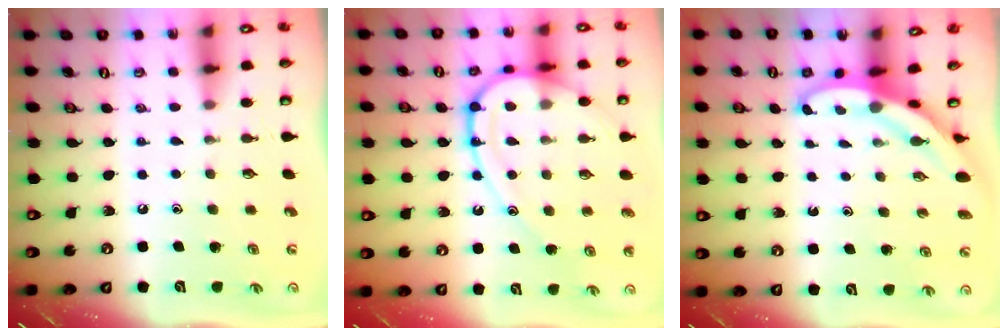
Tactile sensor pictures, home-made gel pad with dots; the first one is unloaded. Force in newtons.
{"total": 16.2, "press": 16.2, "slide": 1.4}
{"total": 3.7, "press": 3.7, "slide": 0.2}